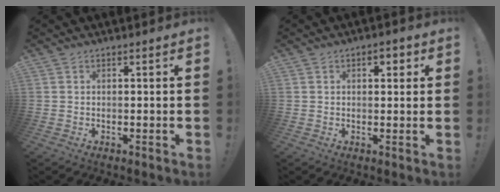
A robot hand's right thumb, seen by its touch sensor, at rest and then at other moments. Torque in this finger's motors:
{"motor_torque": [0.34, 0.52, 0.27, 0.06, 0.00]}